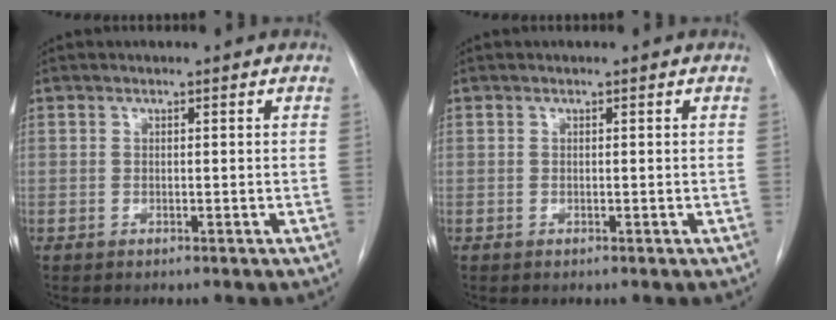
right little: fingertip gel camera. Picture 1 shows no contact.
{"total": 0.0}